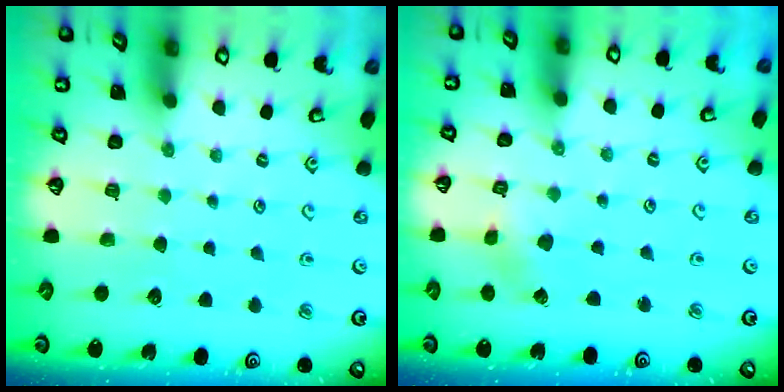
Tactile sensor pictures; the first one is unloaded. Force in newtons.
{"total": 1.9, "press": 1.9, "slide": 0.1}